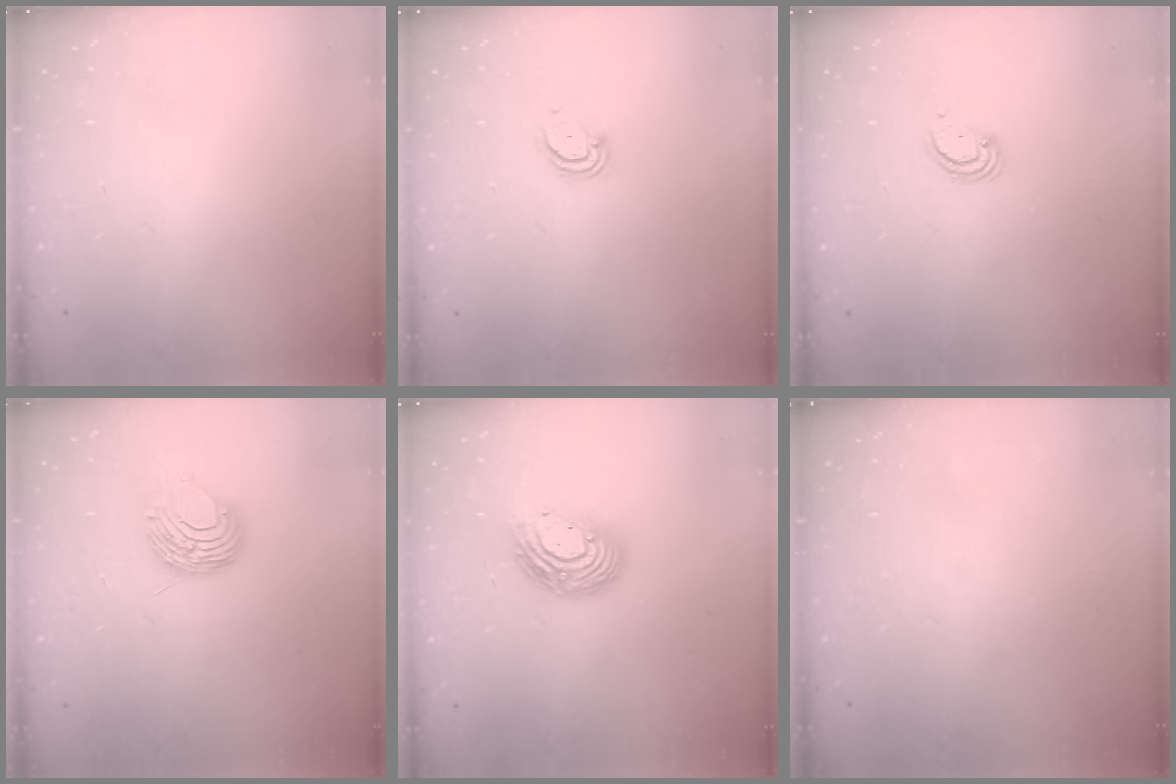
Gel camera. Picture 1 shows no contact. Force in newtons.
{"total": 3.0, "press": 3.0, "slide": 0.2}
{"total": 2.5, "press": 2.5, "slide": 0.2}
{"total": 8.9, "press": 8.9, "slide": 0.7}
{"total": 12.8, "press": 12.8, "slide": 1.1}
{"total": 0.0}